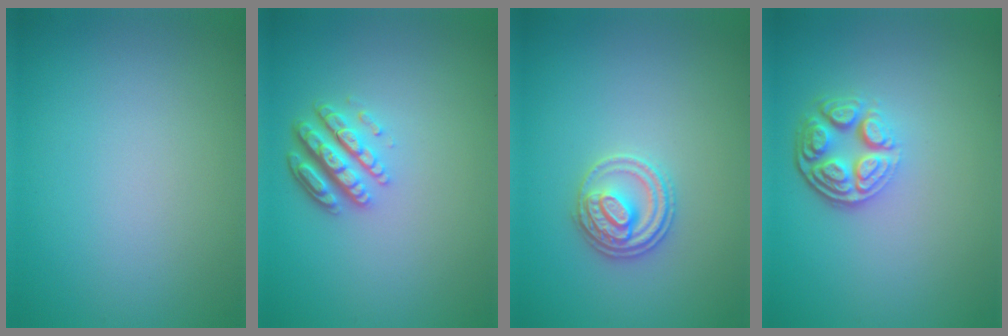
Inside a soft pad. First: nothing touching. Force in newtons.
{"total": 4.4, "press": 3.2, "slide": 3.1}
{"total": 2.8, "press": 2.7, "slide": 0.5}
{"total": 4.5, "press": 3.4, "slide": 2.9}